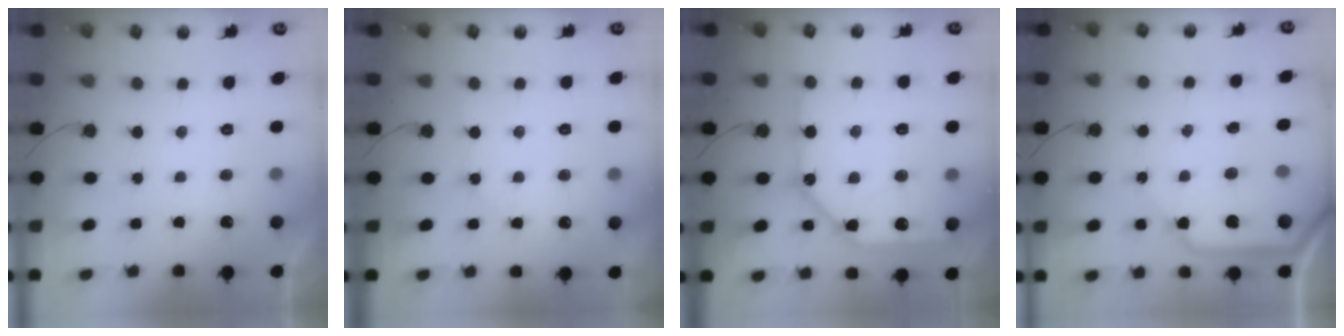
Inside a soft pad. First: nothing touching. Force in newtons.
{"total": 3.2, "press": 3.2, "slide": 0.4}
{"total": 16.0, "press": 15.9, "slide": 1.8}
{"total": 10.8, "press": 10.7, "slide": 1.3}